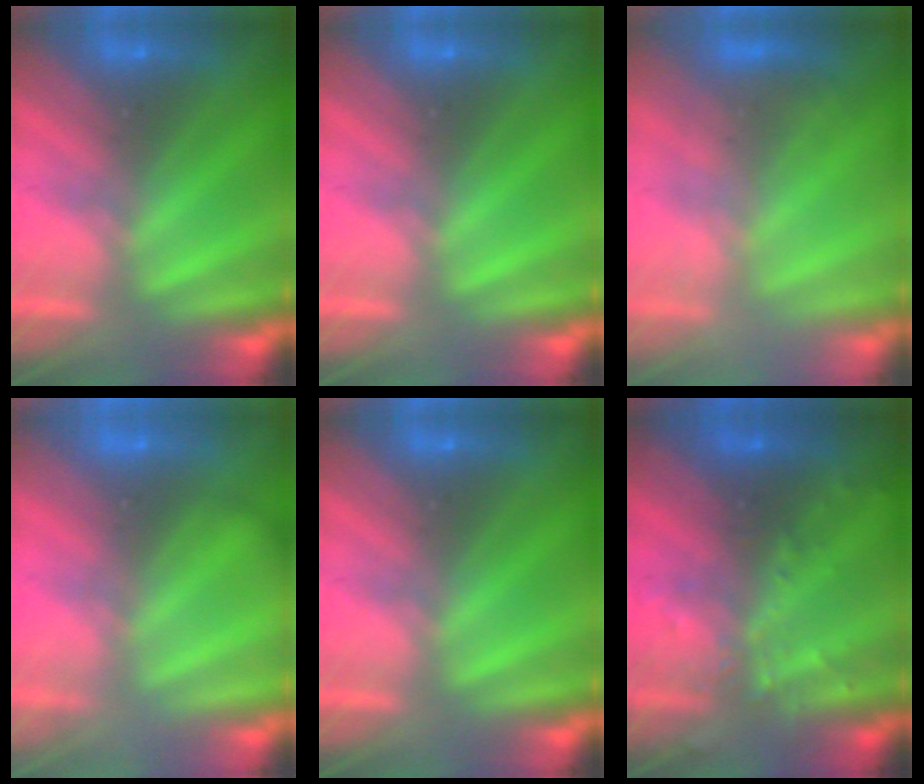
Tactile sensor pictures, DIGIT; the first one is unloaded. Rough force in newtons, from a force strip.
{"total": 0.0}
{"total": 2.6}
{"total": 2.1}
{"total": 0.0}
{"total": 2.8}